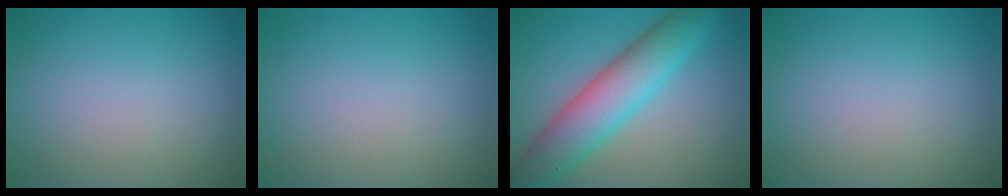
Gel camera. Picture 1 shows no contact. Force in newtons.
{"total": 0.0}
{"total": 7.4, "press": 7.4, "slide": 0.4}
{"total": 0.0}